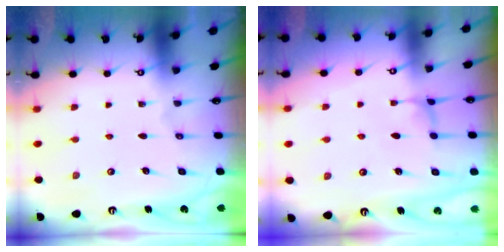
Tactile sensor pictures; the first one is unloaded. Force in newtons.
{"total": 2.3, "press": 2.3, "slide": 0.3}